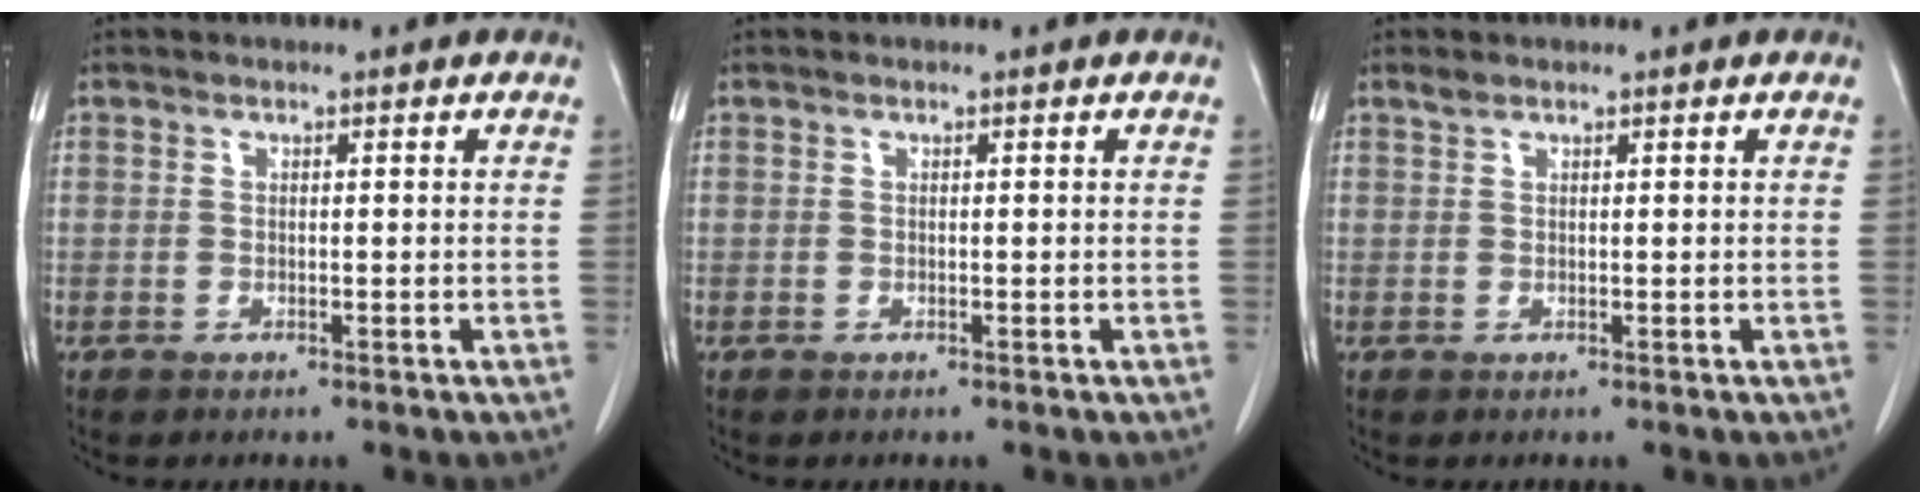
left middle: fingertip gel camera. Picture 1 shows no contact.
{"total": 0.0}
{"total": 0.7, "force": [0.6, 0.2, 0.3], "torque": [-0.012, 0.005, 0.015]}